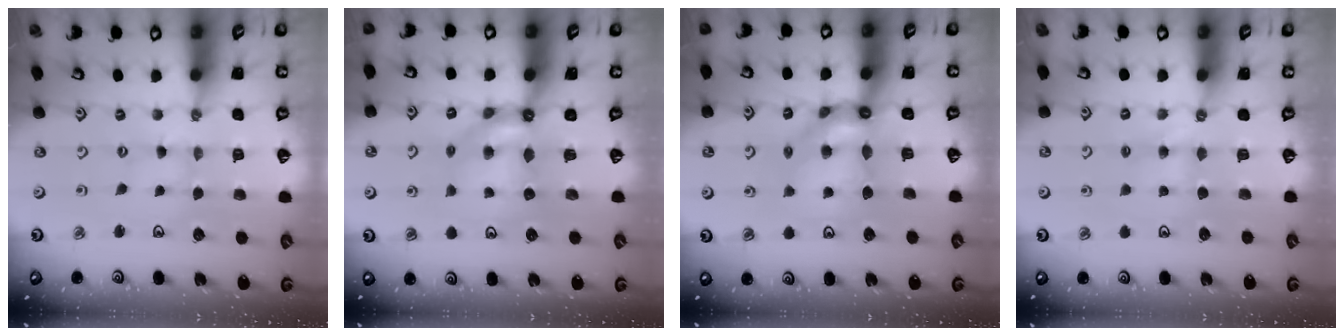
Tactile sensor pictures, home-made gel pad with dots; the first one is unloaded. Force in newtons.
{"total": 6.2, "press": 6.2, "slide": 0.2}
{"total": 9.0, "press": 9.0, "slide": 1.1}
{"total": 3.8, "press": 3.7, "slide": 0.4}